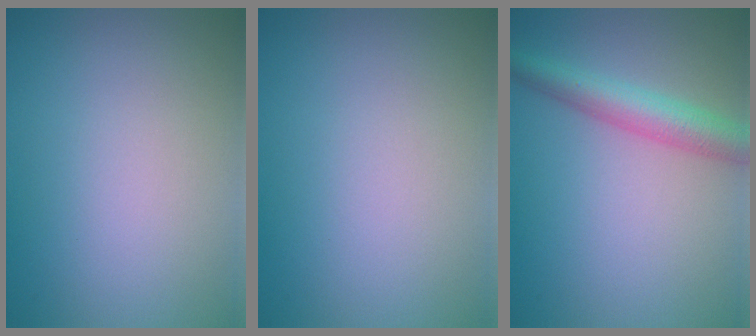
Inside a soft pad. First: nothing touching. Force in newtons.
{"total": 0.0}
{"total": 4.1, "press": 4.1, "slide": 0.1}